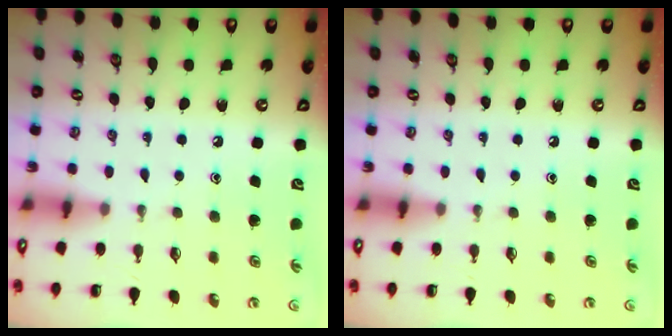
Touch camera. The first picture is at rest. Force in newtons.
{"total": 0.0}